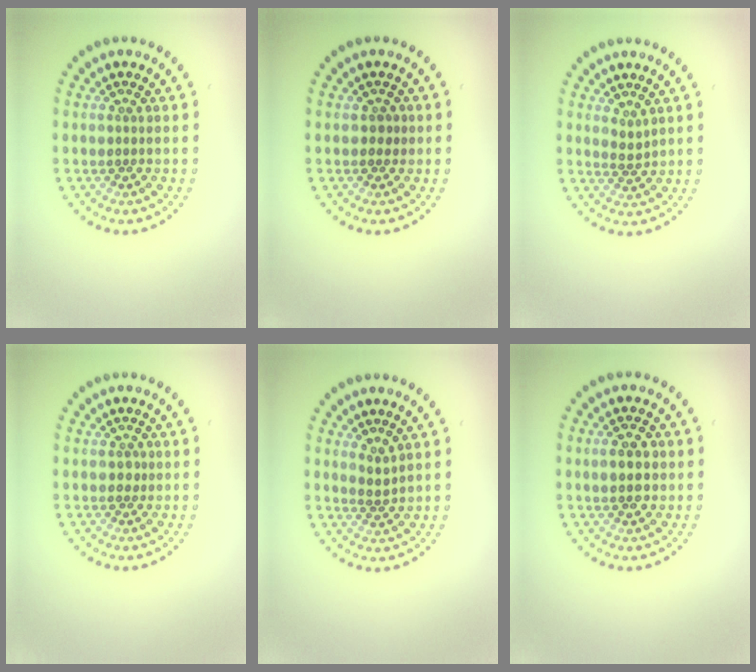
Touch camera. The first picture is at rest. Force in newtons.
{"total": 0.8, "press": 0.7, "slide": 0.4}
{"total": 1.1, "press": 0.8, "slide": 0.7}
{"total": 0.7, "press": 0.6, "slide": 0.3}
{"total": 1.4, "press": 1.0, "slide": 1.0}
{"total": 2.3, "press": 2.3, "slide": 0.1}